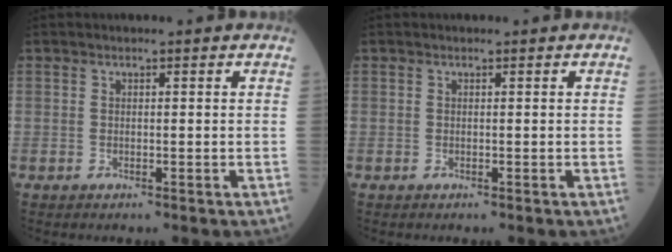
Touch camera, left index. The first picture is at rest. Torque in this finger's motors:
{"motor_torque": [0.00, 0.00, 0.00, 0.00]}